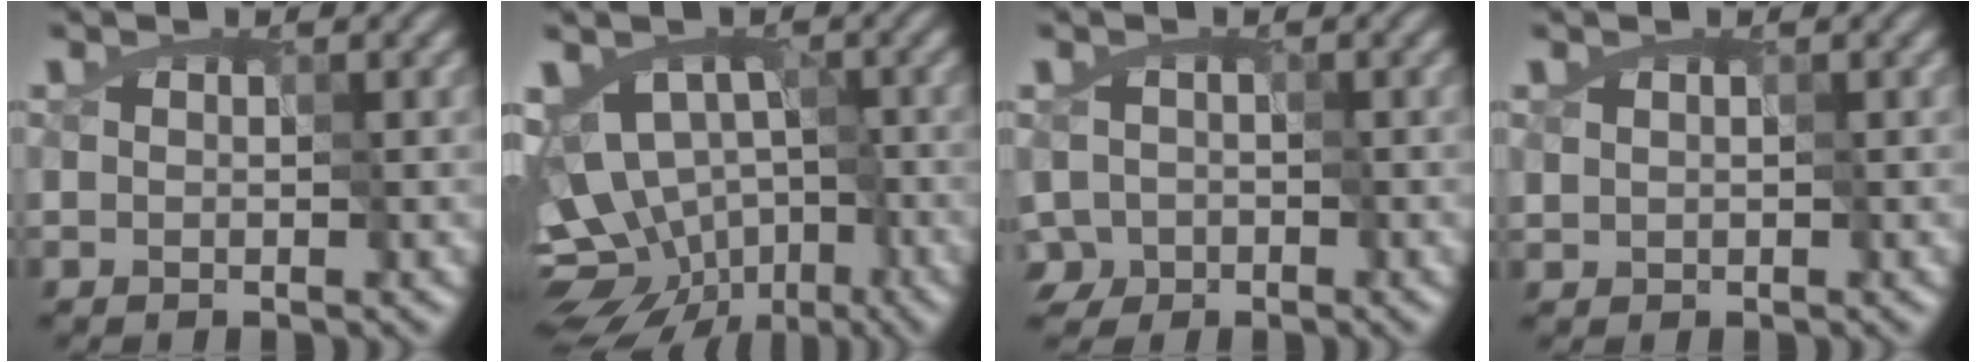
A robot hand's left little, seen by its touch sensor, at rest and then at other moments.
{"total": 9.9, "force": [-3.8, 6.8, 6.0], "torque": [-0.054, -0.007, -0.049]}
{"total": 3.0, "force": [-1.5, 2.3, 1.3], "torque": [-0.010, 0.003, -0.026]}
{"total": 0.5, "force": [0.2, 0.4, 0.2], "torque": [-0.007, 0.001, 0.012]}